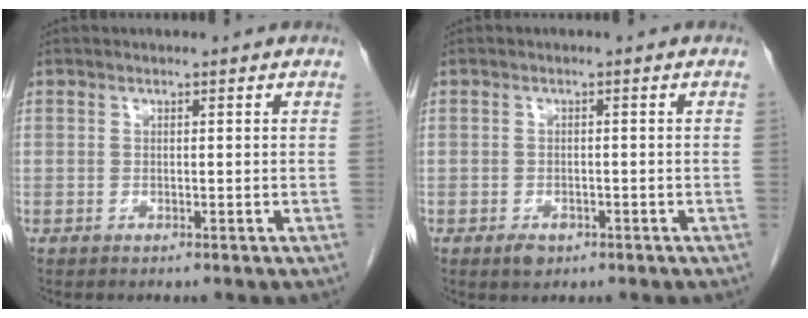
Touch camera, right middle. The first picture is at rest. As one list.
[{"total": 2.0, "force": [-1.2, 1.1, 1.1], "torque": [-0.019, 0.001, -0.012]}]